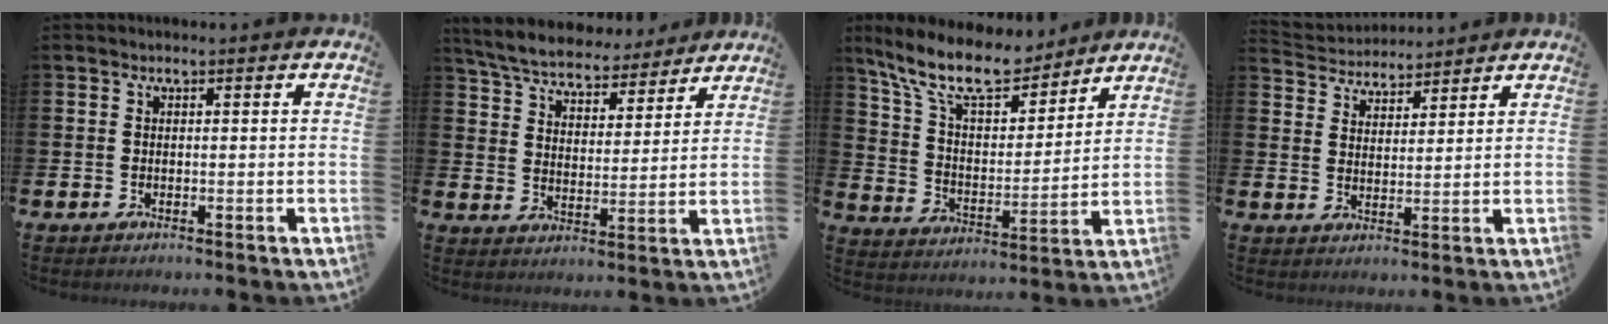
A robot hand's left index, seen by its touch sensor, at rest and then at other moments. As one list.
[{"total": 6.4, "force": [6.2, 1.5, 1.1], "torque": [-0.058, -0.040, 0.107]}, {"total": 11.9, "force": [10.2, 3.6, 5.0], "torque": [-0.130, -0.055, 0.181]}, {"total": 4.3, "force": [4.2, 0.9, -0.5], "torque": [-0.016, -0.022, 0.076]}]